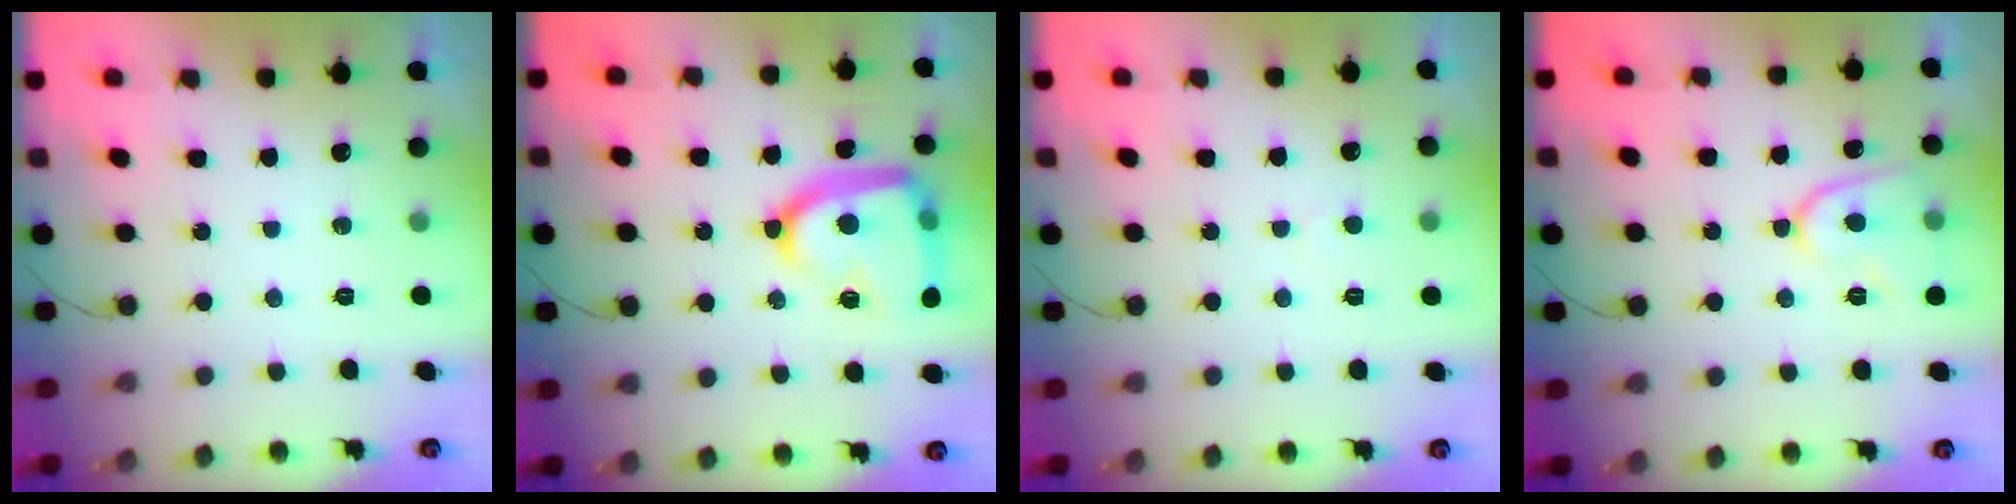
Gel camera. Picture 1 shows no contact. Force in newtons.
{"total": 18.2, "press": 18.1, "slide": 1.2}
{"total": 2.4, "press": 2.4, "slide": 0.2}
{"total": 10.4, "press": 10.4, "slide": 1.1}